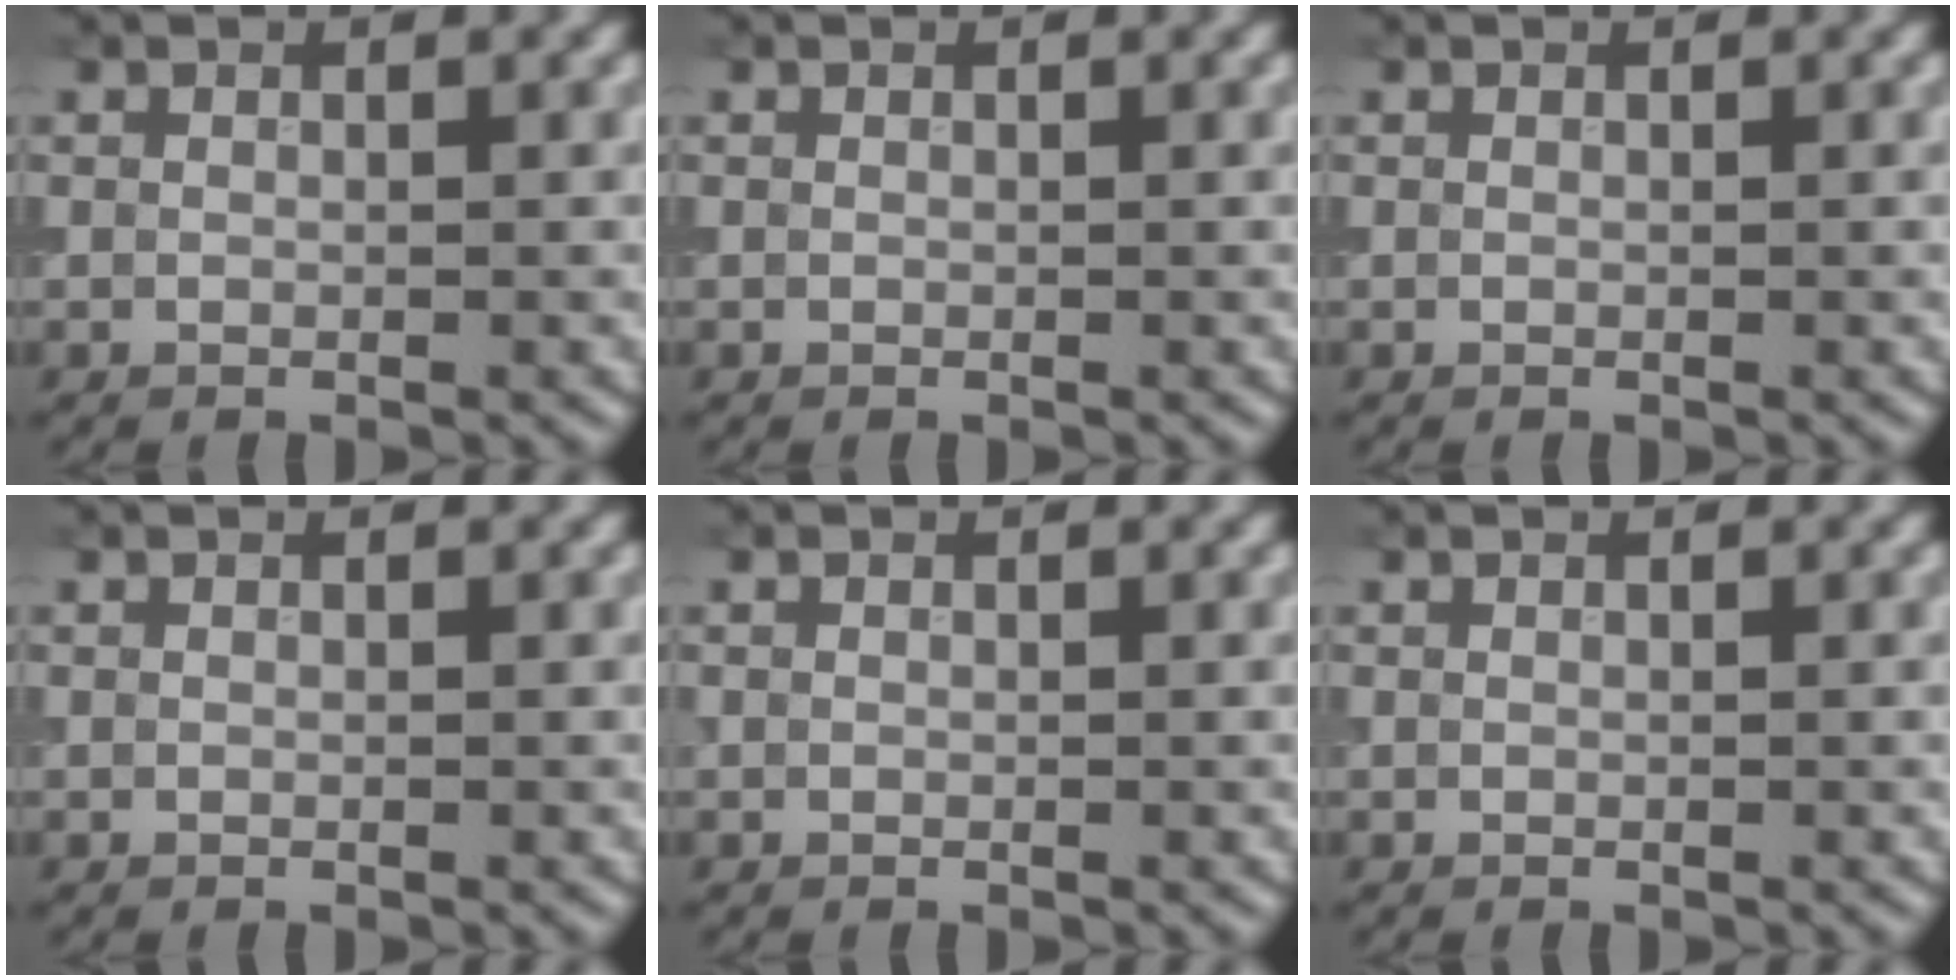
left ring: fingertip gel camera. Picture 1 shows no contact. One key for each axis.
{"total": 0.0}
{"total": 0.0}
{"total": 0.0}
{"total": 0.0}
{"total": 0.0}